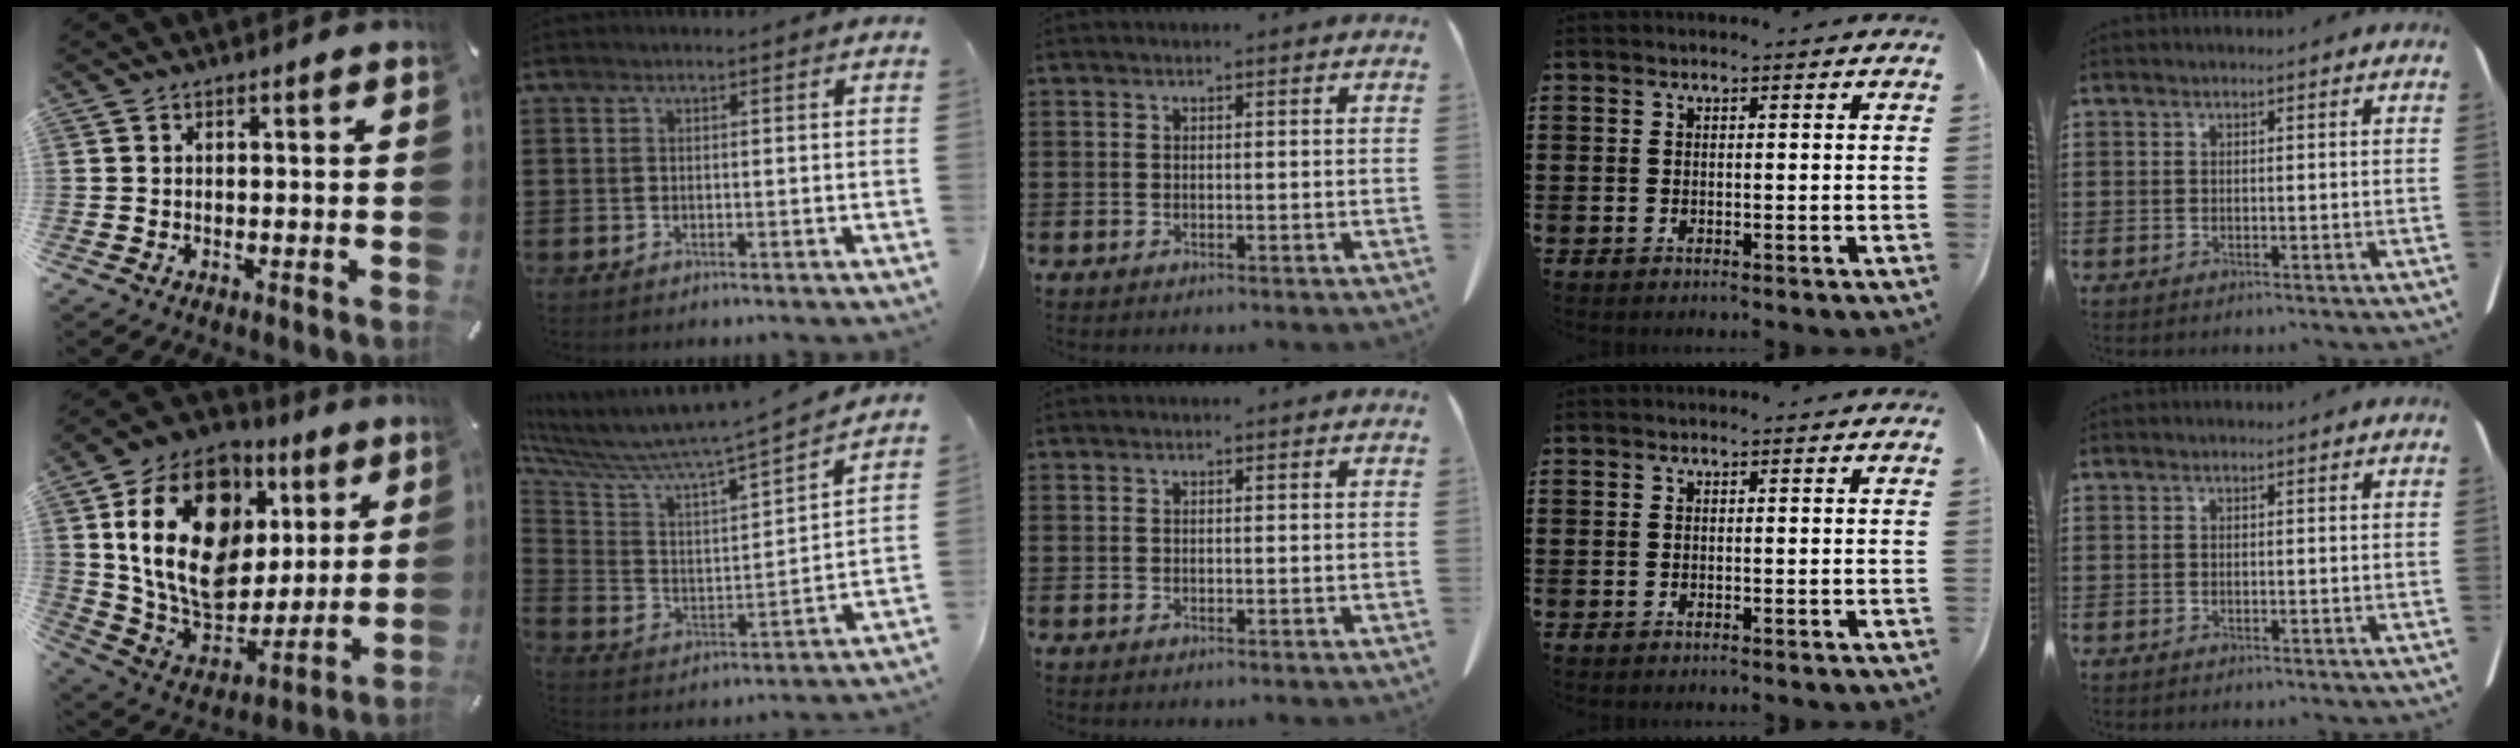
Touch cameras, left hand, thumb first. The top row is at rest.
{"thumb": {"total": 23.6, "force": [6.5, 17.4, 14.6], "torque": [-0.270, -0.031, 0.115]}, "index": {"total": 6.4, "force": [5.9, -0.2, 2.4], "torque": [-0.080, -0.069, 0.087]}}